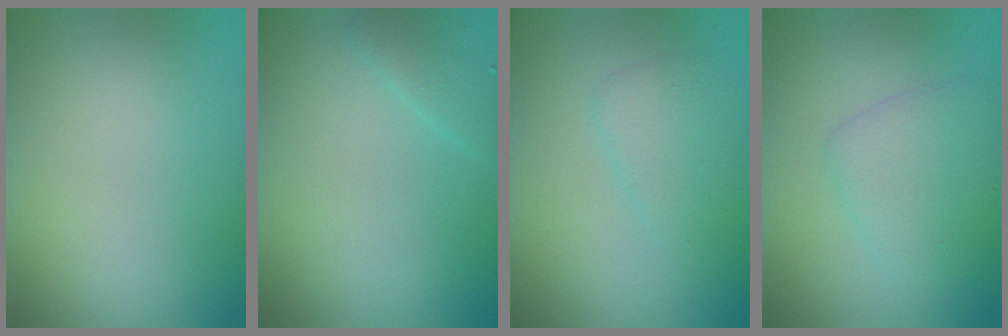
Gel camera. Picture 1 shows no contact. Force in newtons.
{"total": 1.4, "press": 1.4, "slide": 0.1}
{"total": 1.9, "press": 1.9, "slide": 0.1}
{"total": 2.9, "press": 2.9, "slide": 0.1}